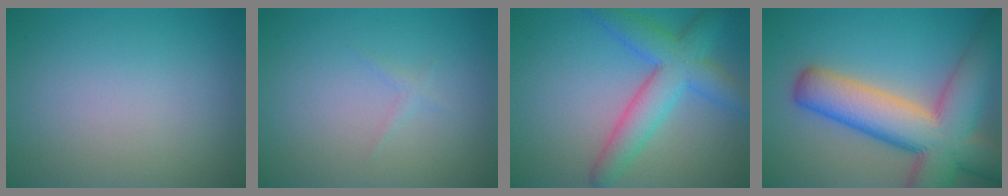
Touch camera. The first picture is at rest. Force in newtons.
{"total": 0.6, "press": 0.6, "slide": 0.0}
{"total": 5.9, "press": 5.9, "slide": 0.2}
{"total": 12.2, "press": 12.1, "slide": 0.6}